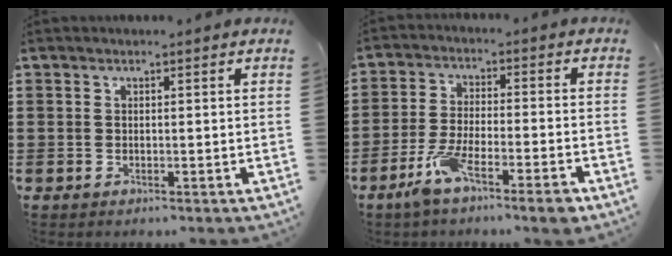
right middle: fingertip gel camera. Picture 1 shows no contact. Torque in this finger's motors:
{"motor_torque": [1.09, -1.05, 0.19, 0.07]}